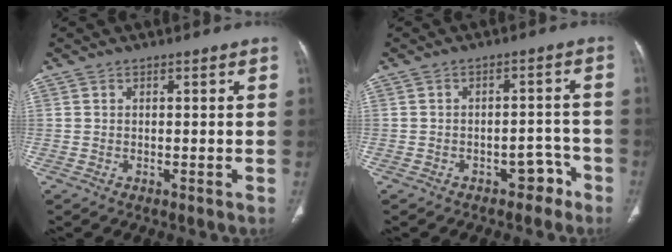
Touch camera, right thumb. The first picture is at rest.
{"total": 4.4, "force": [-3.0, 2.7, 1.6], "torque": [0.003, 0.044, -0.037]}